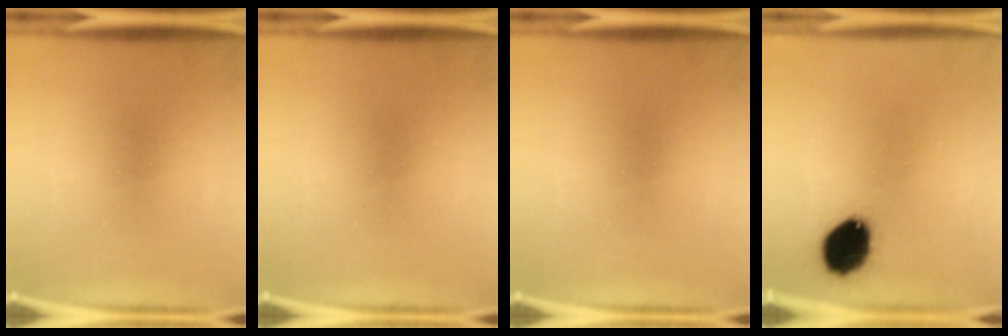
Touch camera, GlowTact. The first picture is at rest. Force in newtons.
{"total": 0.0}
{"total": 0.0}
{"total": 12.0}